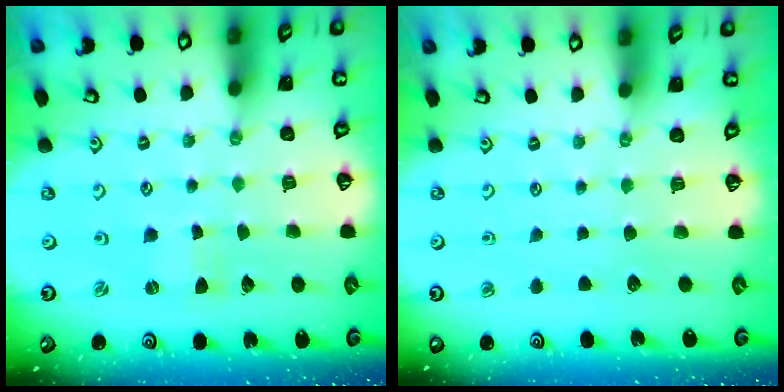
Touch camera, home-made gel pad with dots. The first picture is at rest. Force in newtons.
{"total": 0.0}